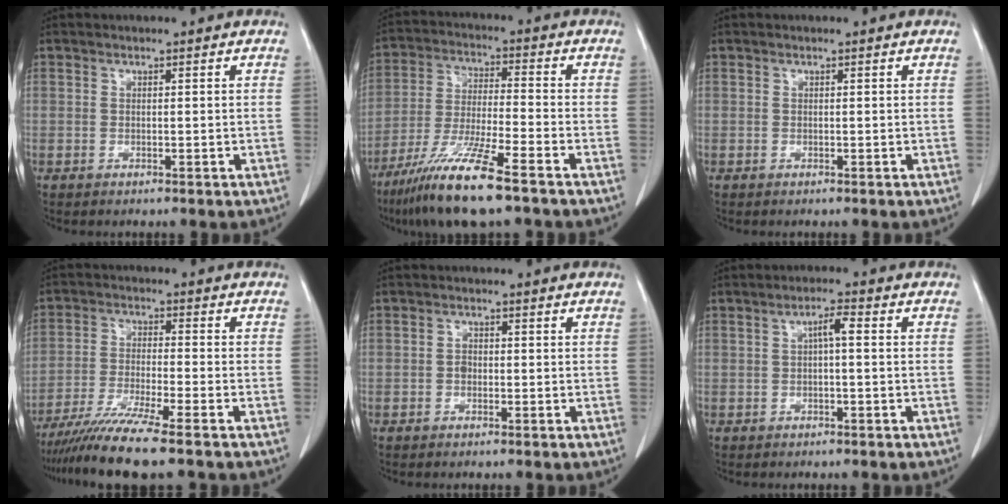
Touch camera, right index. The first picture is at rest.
{"total": 12.9, "force": [-8.7, 0.5, 9.6], "torque": [-0.192, -0.037, -0.162]}
{"total": 0.0}
{"total": 9.6, "force": [-7.6, -1.2, 5.8], "torque": [-0.101, -0.031, -0.133]}
{"total": 1.3, "force": [-0.3, 1.0, 0.8], "torque": [-0.013, 0.004, -0.006]}
{"total": 2.7, "force": [0.4, 0.4, 2.7], "torque": [-0.047, 0.008, 0.007]}